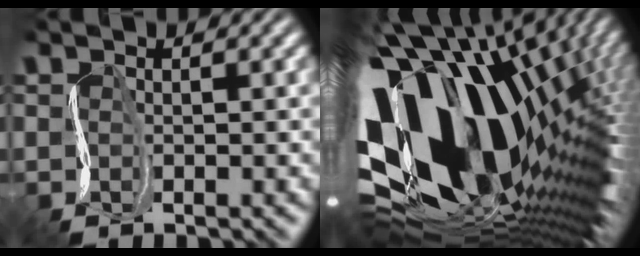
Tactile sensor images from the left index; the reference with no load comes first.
{"total": 18.0, "force": [2.4, 9.5, 15.0], "torque": [-0.300, -0.049, 0.061]}